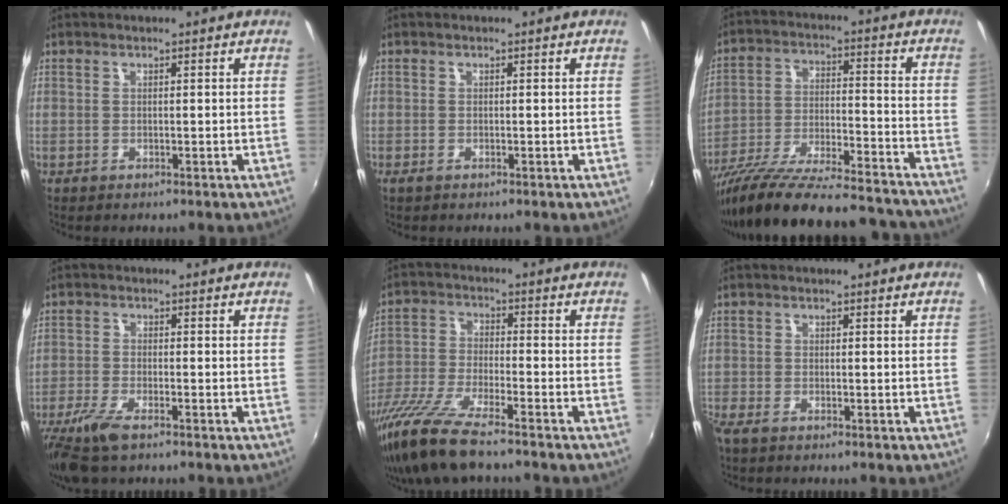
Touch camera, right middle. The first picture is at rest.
{"total": 0.8, "force": [-0.5, 0.4, 0.5], "torque": [-0.010, -0.003, -0.010]}
{"total": 27.2, "force": [-23.7, 5.1, 12.4], "torque": [-0.220, -0.046, -0.353]}
{"total": 8.1, "force": [-5.7, 2.3, 5.3], "torque": [-0.131, -0.026, -0.114]}
{"total": 15.0, "force": [-11.6, 2.1, 9.3], "torque": [-0.201, -0.042, -0.225]}
{"total": 2.6, "force": [-2.1, 0.9, 1.2], "torque": [-0.031, -0.011, -0.043]}